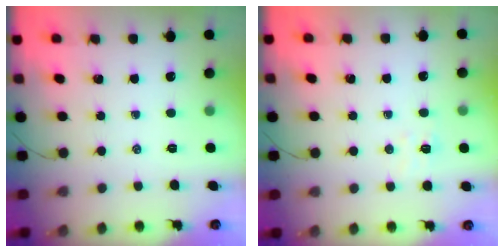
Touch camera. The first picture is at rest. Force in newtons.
{"total": 5.1, "press": 5.1, "slide": 0.8}